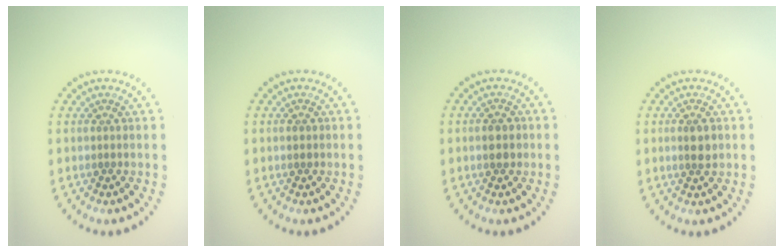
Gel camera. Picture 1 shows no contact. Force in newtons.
{"total": 1.0, "press": 1.0, "slide": 0.1}
{"total": 1.7, "press": 1.7, "slide": 0.1}
{"total": 1.8, "press": 1.7, "slide": 0.6}